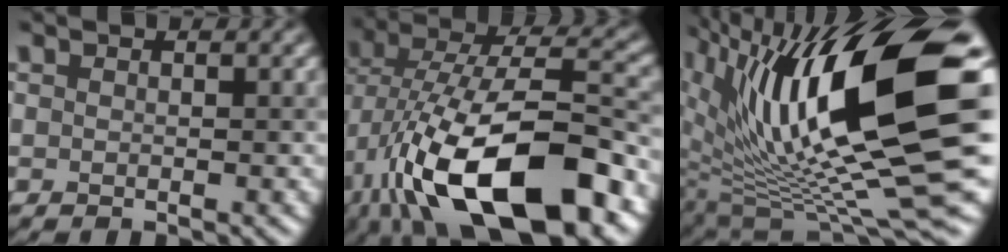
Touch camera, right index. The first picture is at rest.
{"total": 17.0, "force": [-7.0, 7.2, 13.7], "torque": [-0.234, 0.000, -0.119]}
{"total": 17.0, "force": [4.6, 5.2, 15.6], "torque": [-0.265, -0.010, 0.084]}